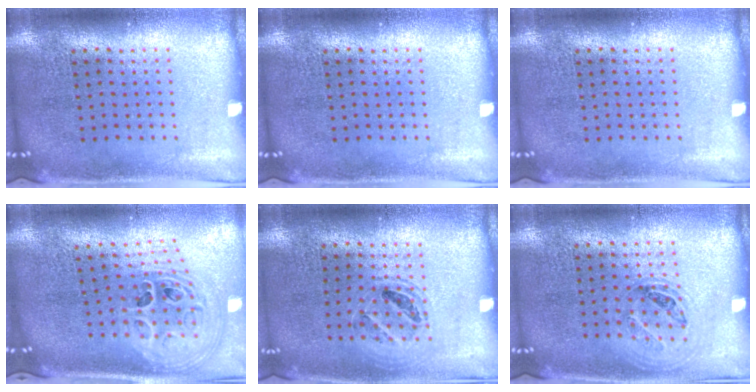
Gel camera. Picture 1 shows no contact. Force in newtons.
{"total": 0.0}
{"total": 0.0}
{"total": 2.9, "press": 2.1, "slide": 2.0}
{"total": 1.1, "press": 1.1, "slide": 0.4}
{"total": 1.0, "press": 0.9, "slide": 0.4}